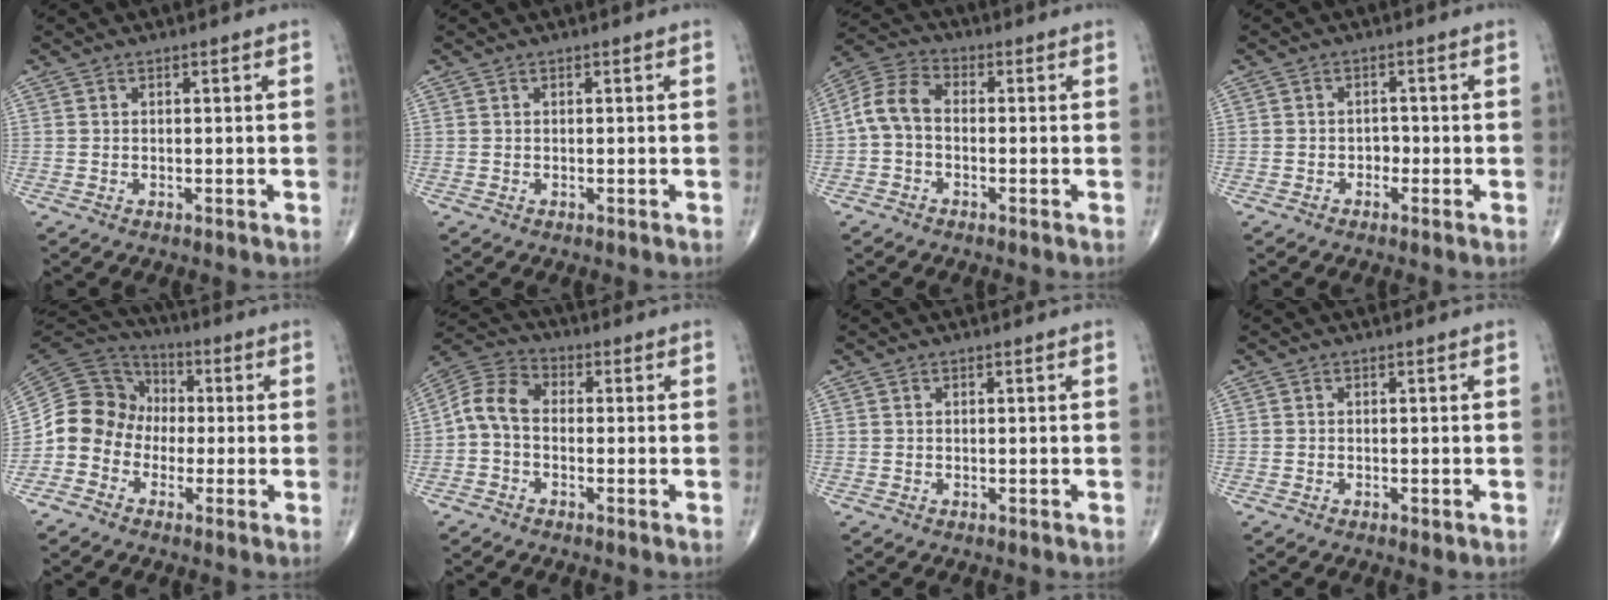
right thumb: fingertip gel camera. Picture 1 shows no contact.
{"total": 0.0}
{"total": 7.2, "force": [-0.8, 4.8, 5.4], "torque": [-0.104, 0.025, -0.030]}
{"total": 1.6, "force": [-0.7, 1.3, 0.7], "torque": [0.001, 0.007, -0.018]}
{"total": 11.0, "force": [-2.6, 9.8, 4.0], "torque": [-0.059, 0.058, -0.060]}
{"total": 7.2, "force": [-1.0, 4.9, 5.2], "torque": [-0.095, 0.026, -0.036]}
{"total": 0.0}
{"total": 0.9, "force": [-0.4, 0.4, 0.7], "torque": [-0.015, -0.003, -0.006]}